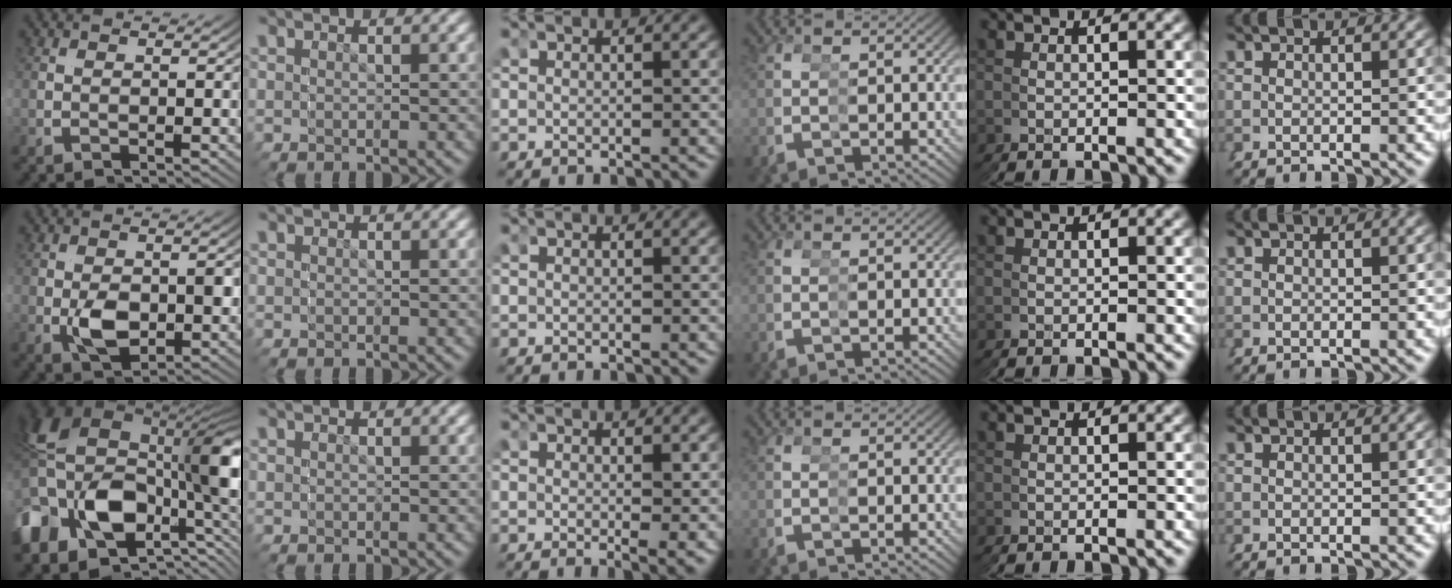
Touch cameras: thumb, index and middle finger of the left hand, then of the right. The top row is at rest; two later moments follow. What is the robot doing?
{"motion": "grasp_and_lifting", "object": "stress ball aka squeeze ball"}